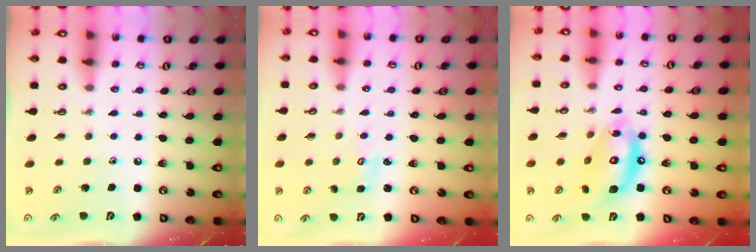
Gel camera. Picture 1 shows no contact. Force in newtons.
{"total": 1.8, "press": 1.8, "slide": 0.2}
{"total": 15.5, "press": 15.4, "slide": 2.0}